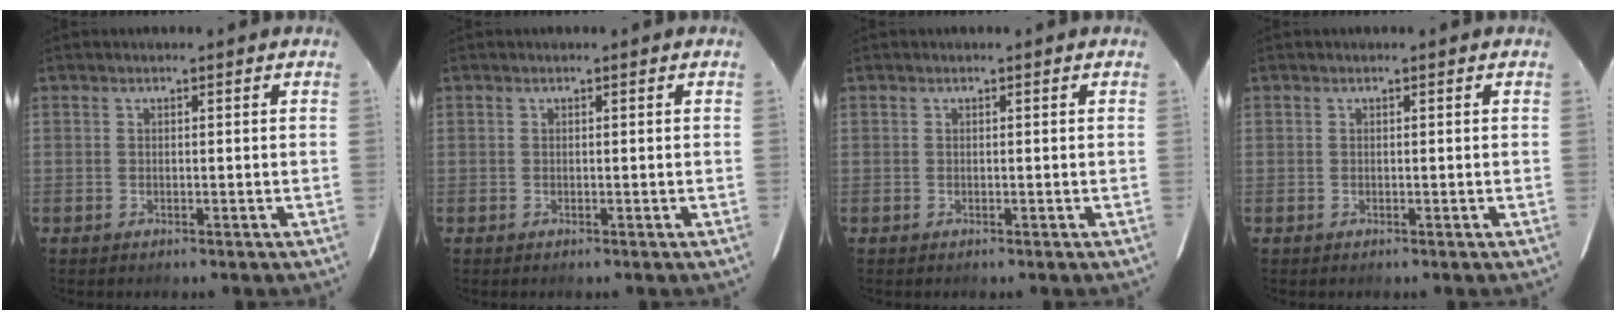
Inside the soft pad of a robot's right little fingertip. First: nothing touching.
{"total": 0.0}
{"total": 0.0}
{"total": 0.0}